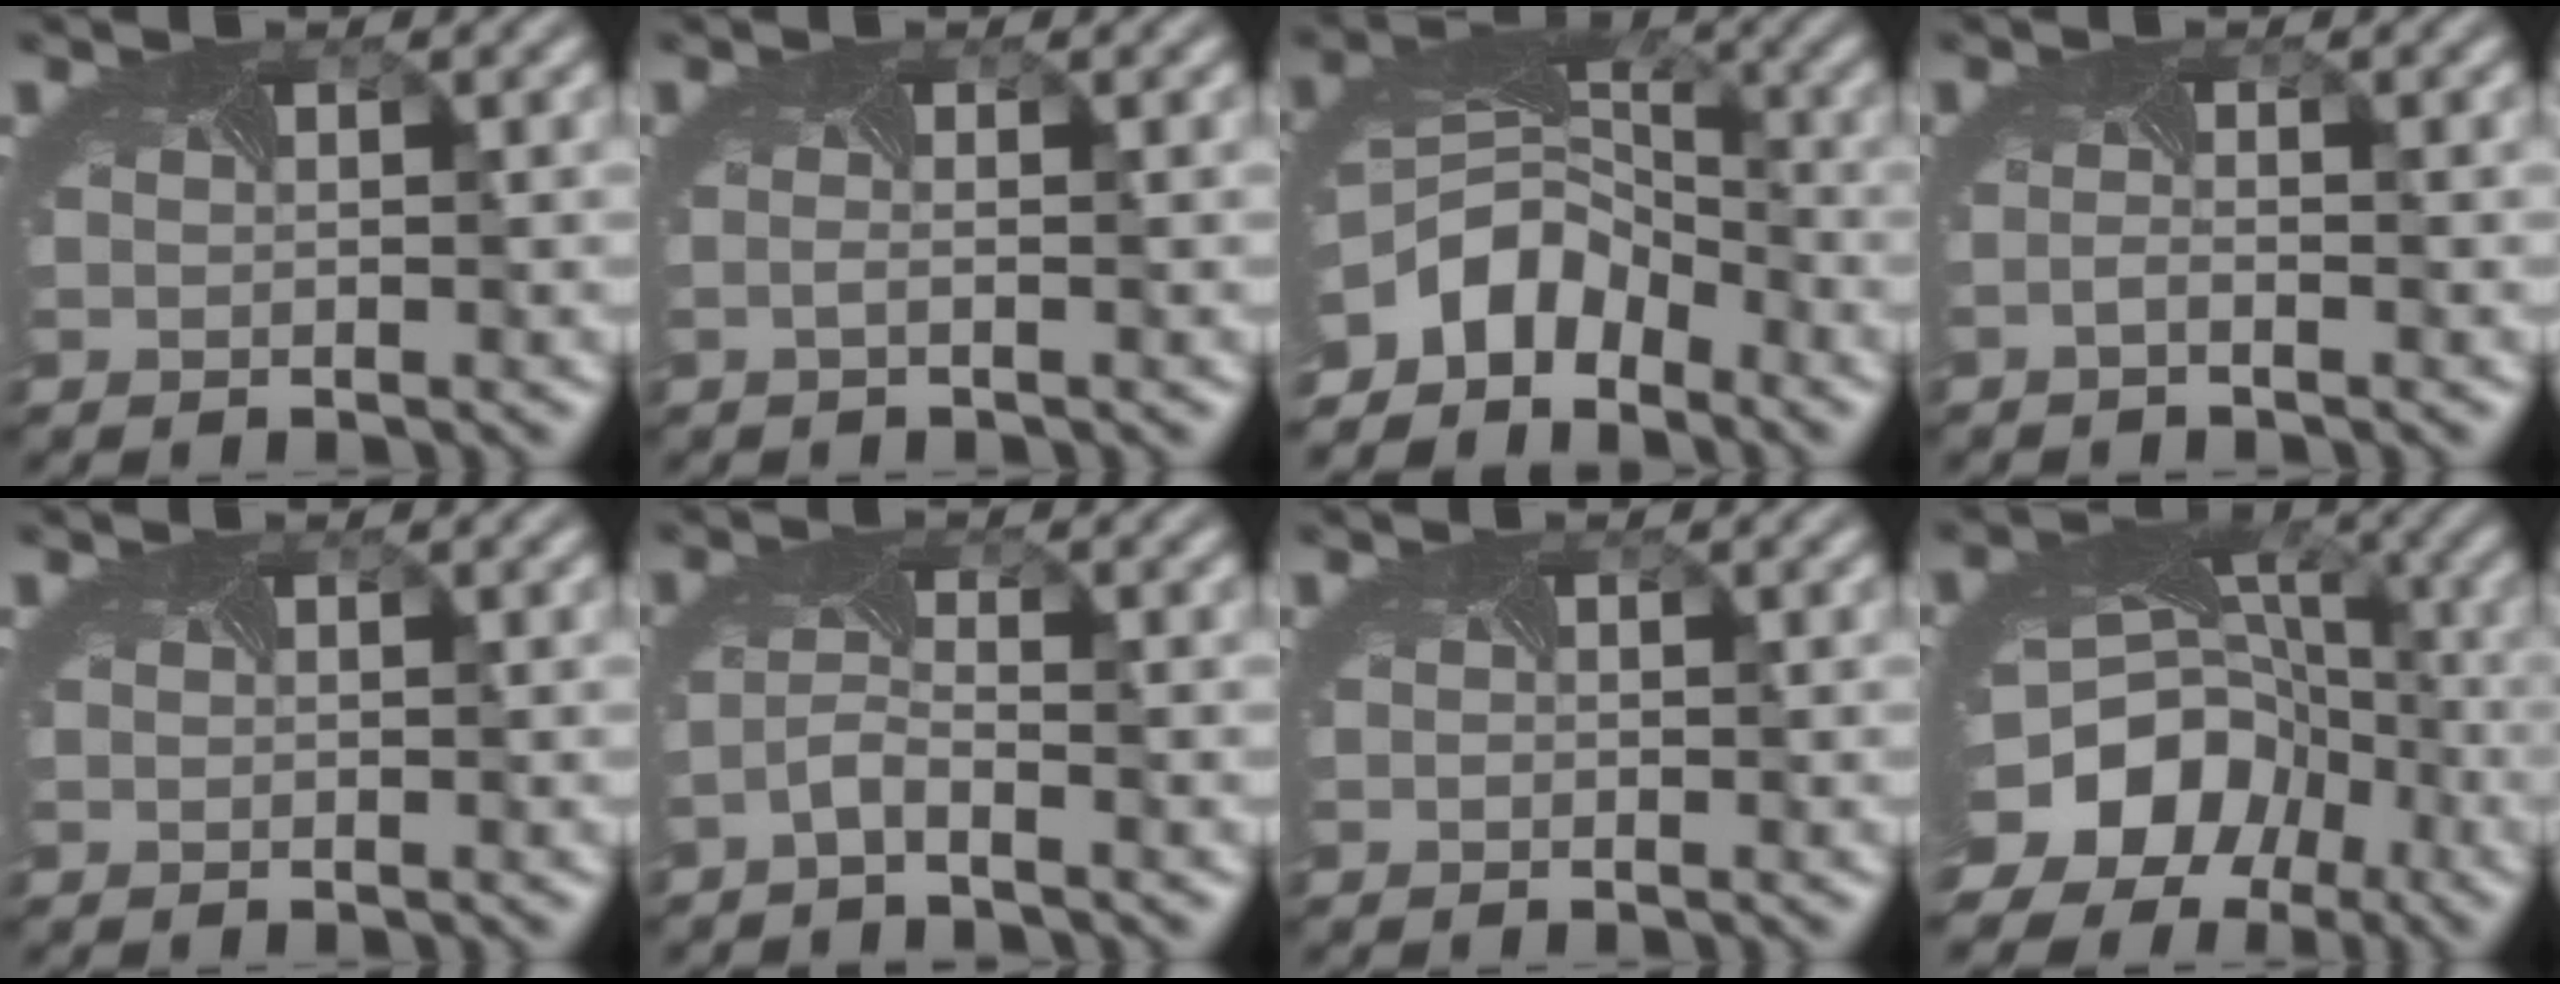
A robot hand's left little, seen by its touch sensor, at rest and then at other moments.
{"total": 0.6, "force": [-0.4, -0.3, 0.3], "torque": [-0.010, -0.003, -0.009]}
{"total": 6.1, "force": [-4.1, 3.7, 2.5], "torque": [-0.042, -0.007, -0.080]}
{"total": 0.7, "force": [-0.7, -0.3, 0.1], "torque": [-0.010, -0.004, -0.014]}
{"total": 0.0}
{"total": 1.5, "force": [-1.2, 0.0, 0.9], "torque": [-0.032, 0.000, -0.031]}
{"total": 0.0}
{"total": 13.0, "force": [-6.4, 10.2, 4.8], "torque": [-0.092, -0.040, -0.103]}